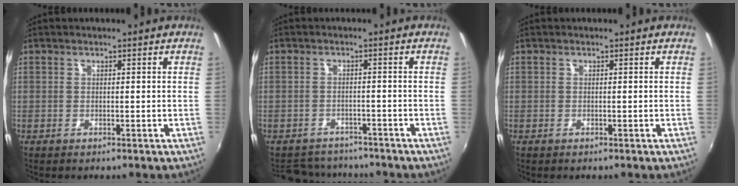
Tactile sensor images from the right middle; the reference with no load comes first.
{"total": 9.4, "force": [-8.3, 3.8, 2.2], "torque": [-0.059, 0.007, -0.119]}
{"total": 0.0}